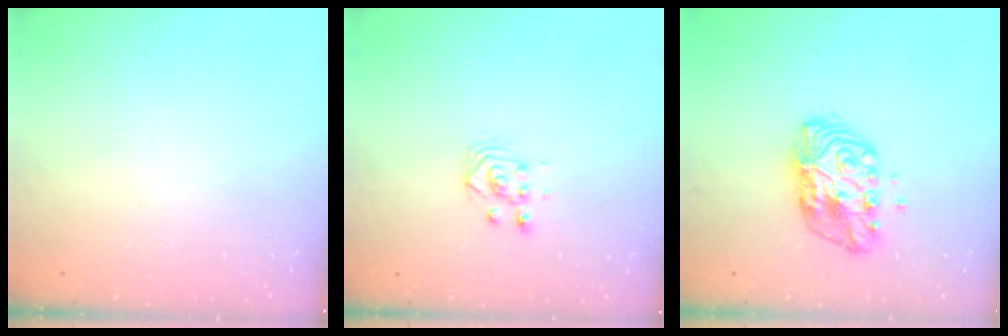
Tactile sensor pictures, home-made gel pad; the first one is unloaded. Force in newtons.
{"total": 2.9, "press": 2.9, "slide": 0.4}
{"total": 9.8, "press": 9.8, "slide": 0.7}